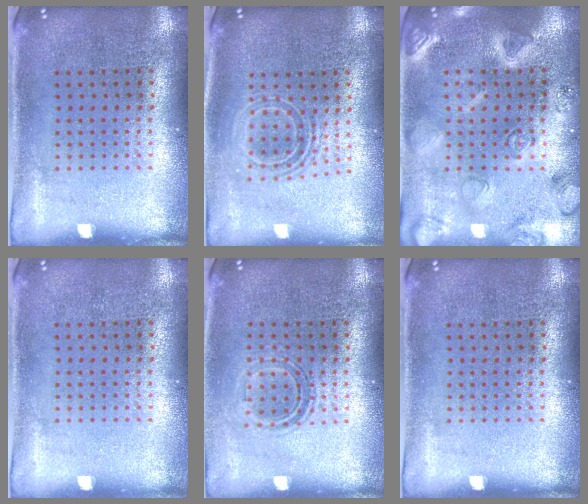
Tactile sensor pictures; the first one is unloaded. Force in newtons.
{"total": 1.8, "press": 1.3, "slide": 1.1}
{"total": 2.9, "press": 2.9, "slide": 0.5}
{"total": 0.0}
{"total": 1.2, "press": 1.0, "slide": 0.7}
{"total": 0.0}